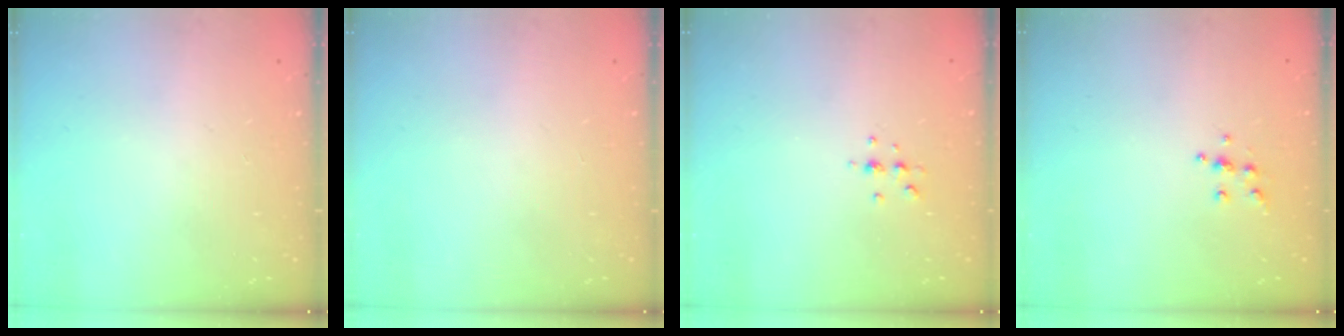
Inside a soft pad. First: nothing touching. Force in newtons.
{"total": 0.0}
{"total": 4.4, "press": 4.3, "slide": 0.6}
{"total": 5.2, "press": 5.2, "slide": 0.6}